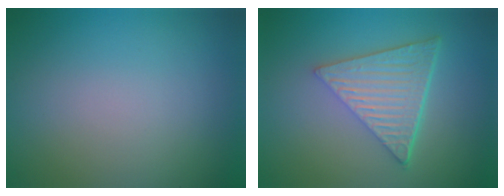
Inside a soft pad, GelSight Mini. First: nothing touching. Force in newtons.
{"total": 6.7, "press": 4.4, "slide": 5.0}